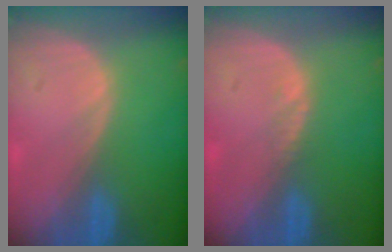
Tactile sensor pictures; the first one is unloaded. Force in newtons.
{"total": 0.8, "press": 0.7, "slide": 0.5}